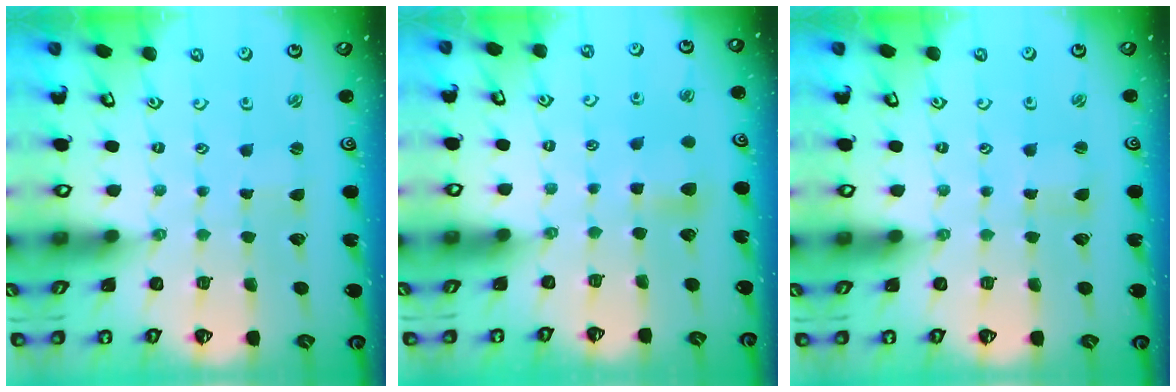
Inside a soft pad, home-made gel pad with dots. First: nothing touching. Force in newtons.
{"total": 5.3, "press": 5.3, "slide": 0.6}
{"total": 1.8, "press": 1.8, "slide": 0.3}